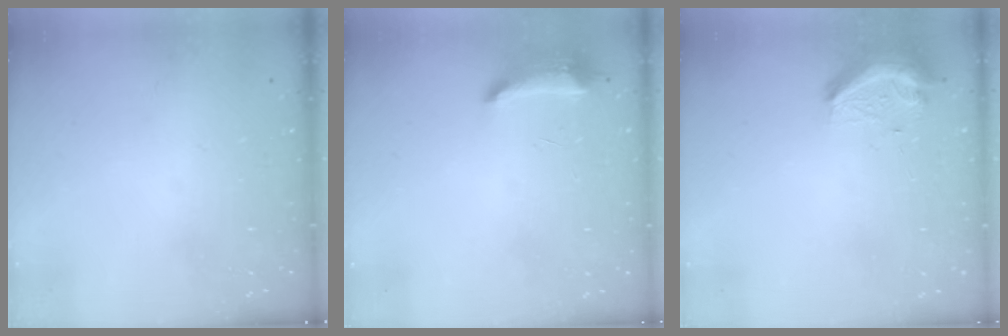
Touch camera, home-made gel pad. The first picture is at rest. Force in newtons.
{"total": 8.5, "press": 8.4, "slide": 1.6}
{"total": 10.1, "press": 10.1, "slide": 0.9}